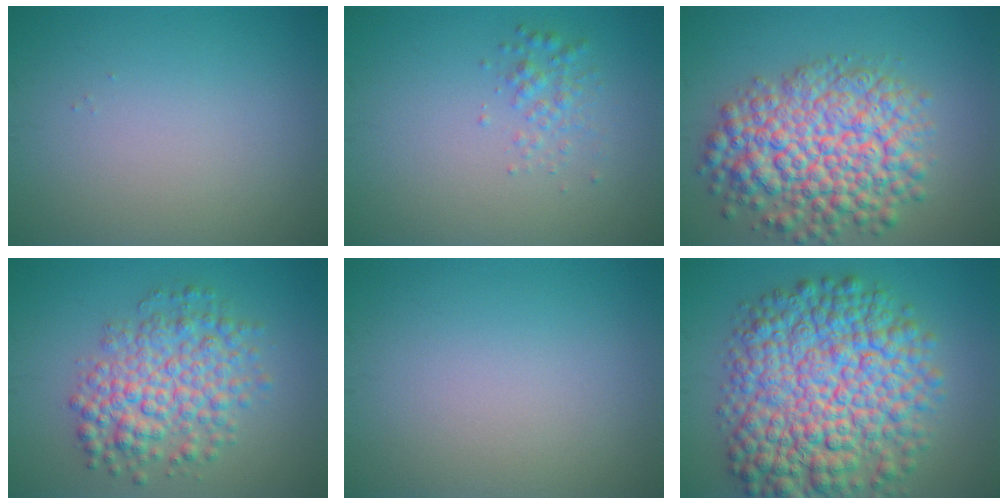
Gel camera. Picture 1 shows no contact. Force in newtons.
{"total": 1.7, "press": 1.7, "slide": 0.1}
{"total": 9.6, "press": 9.6, "slide": 0.4}
{"total": 6.2, "press": 6.2, "slide": 0.1}
{"total": 0.0}
{"total": 12.8, "press": 12.8, "slide": 0.3}